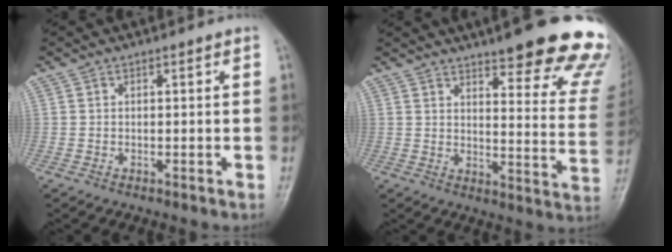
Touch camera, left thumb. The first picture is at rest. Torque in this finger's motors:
{"motor_torque": [0.92, 0.74, 1.46, -1.32, 0.06]}